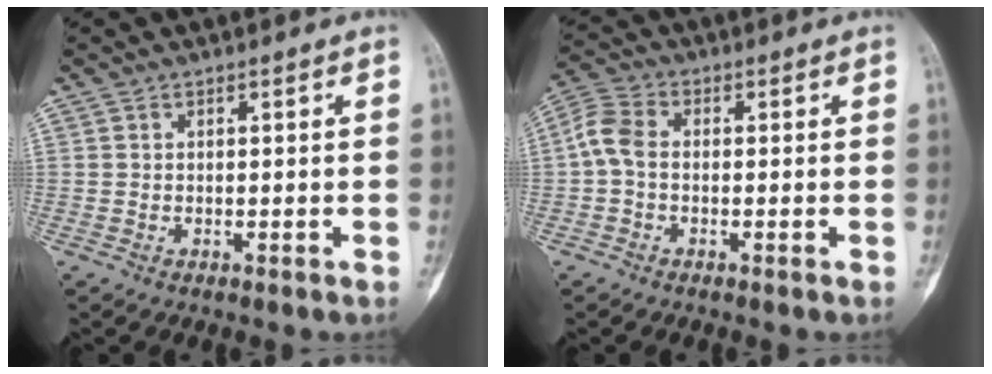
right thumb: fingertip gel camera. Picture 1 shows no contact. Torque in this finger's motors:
{"motor_torque": [0.64, 0.72, 0.46, -0.59, 0.13]}